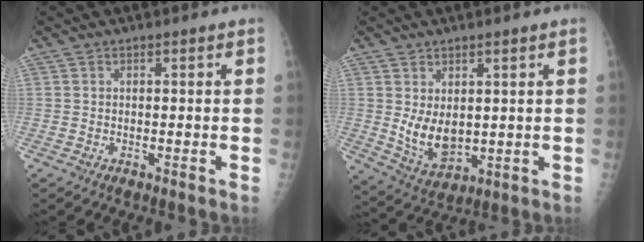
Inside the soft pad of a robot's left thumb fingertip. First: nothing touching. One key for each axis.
{"total": 7.9, "fx": 1.4, "fy": 4.6, "fz": 6.3, "tx": -0.092, "ty": -0.023, "tz": 0.045}